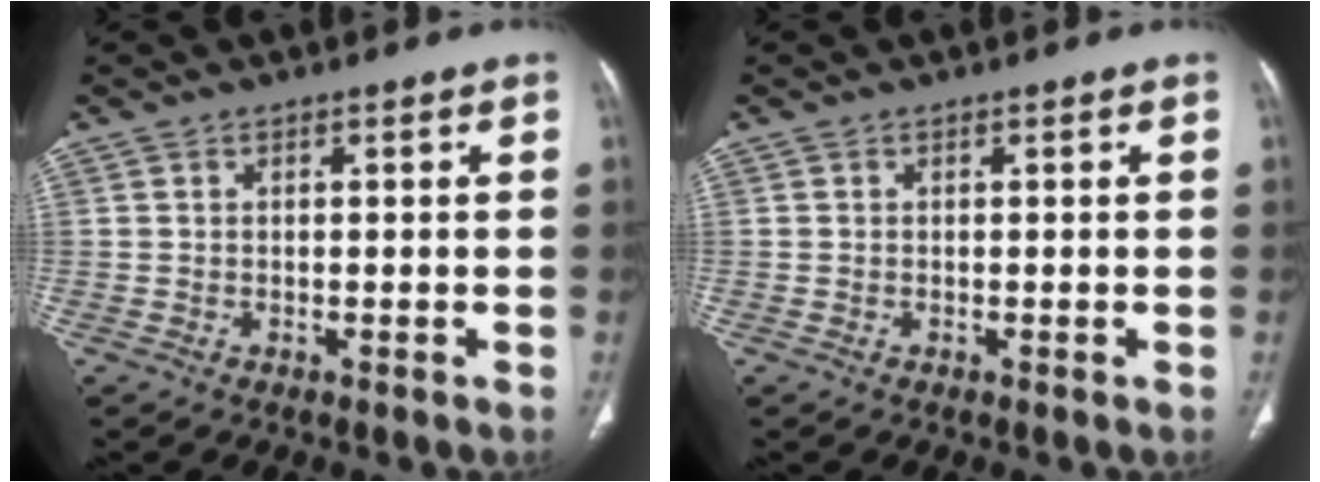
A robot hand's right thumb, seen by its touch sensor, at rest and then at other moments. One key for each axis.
{"total": 0.0}